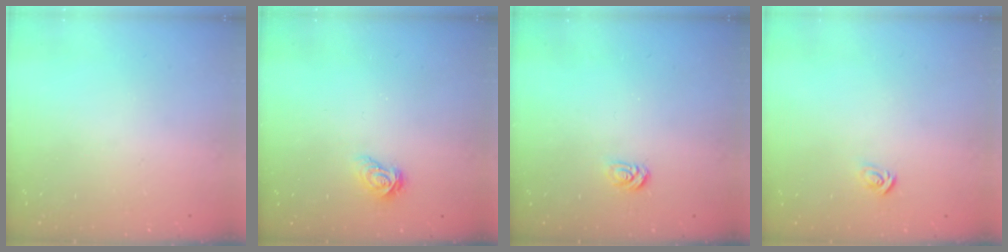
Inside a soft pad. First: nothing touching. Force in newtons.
{"total": 5.5, "press": 5.5, "slide": 0.0}
{"total": 3.3, "press": 3.3, "slide": 0.4}
{"total": 2.7, "press": 2.7, "slide": 0.3}